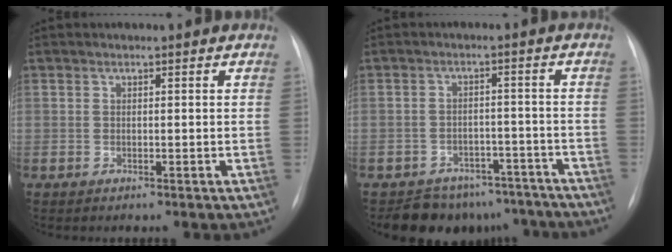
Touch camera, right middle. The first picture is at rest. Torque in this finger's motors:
{"motor_torque": [0.15, -0.16, 0.18, 0.01]}